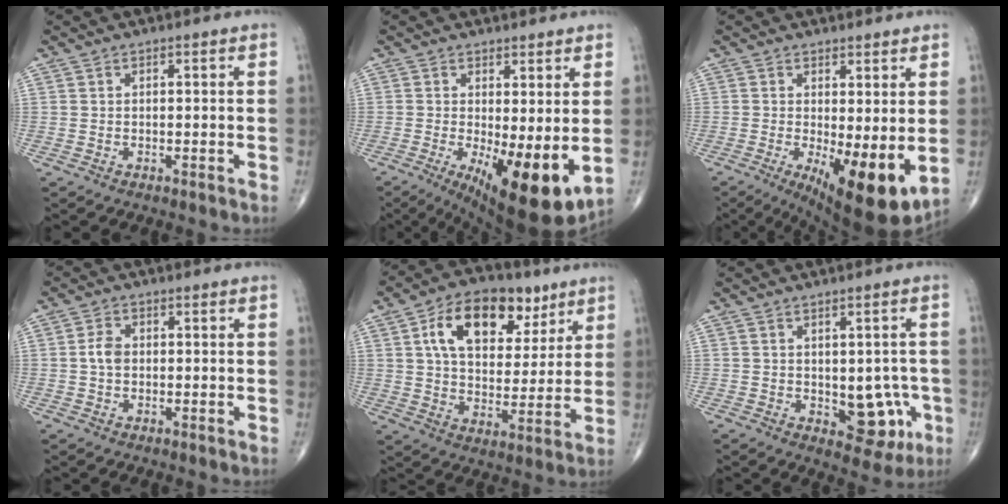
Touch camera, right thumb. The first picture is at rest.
{"total": 13.0, "force": [-1.7, 4.3, 12.1], "torque": [-0.181, -0.031, -0.013]}
{"total": 11.6, "force": [-1.4, 3.7, 10.9], "torque": [-0.162, -0.030, -0.011]}
{"total": 3.1, "force": [0.0, 2.2, 2.2], "torque": [-0.041, 0.006, -0.005]}
{"total": 17.6, "force": [7.7, 10.5, 11.9], "torque": [-0.154, -0.013, 0.128]}
{"total": 8.4, "force": [-1.6, 5.1, 6.4], "torque": [-0.039, 0.000, -0.009]}